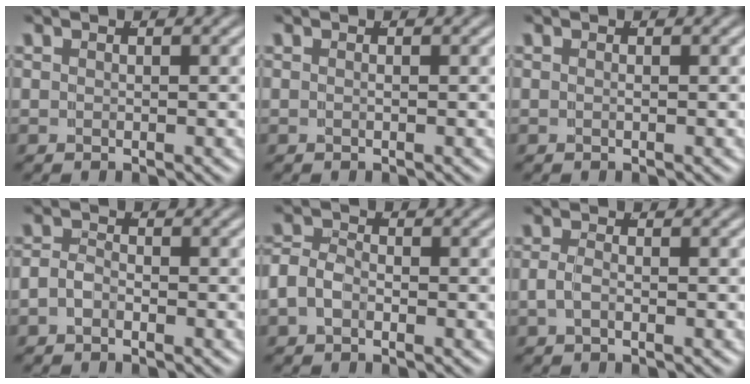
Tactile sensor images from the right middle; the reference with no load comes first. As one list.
[{"total": 0.0}, {"total": 0.0}, {"total": 2.0, "force": [-1.0, 1.4, 1.0], "torque": [-0.030, -0.012, -0.014]}, {"total": 3.1, "force": [-0.8, 2.5, 1.7], "torque": [-0.047, -0.010, -0.012]}, {"total": 1.2, "force": [-0.6, 0.1, 1.1], "torque": [-0.028, -0.009, -0.006]}]